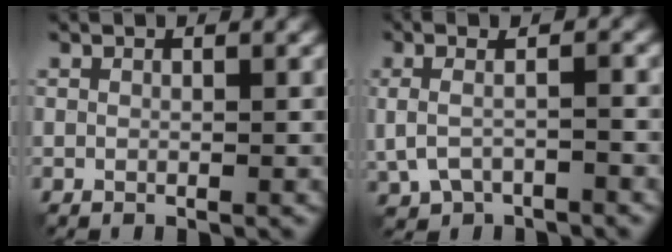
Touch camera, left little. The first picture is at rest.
{"total": 3.6, "force": [-0.3, 1.7, 3.2], "torque": [-0.062, -0.003, -0.012]}